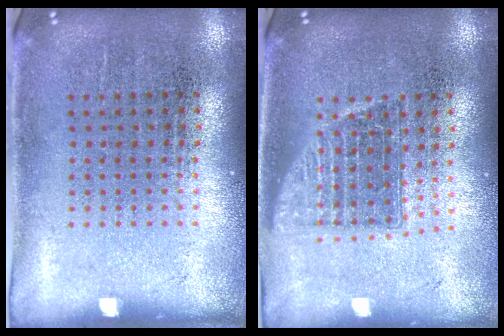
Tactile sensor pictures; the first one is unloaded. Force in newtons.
{"total": 1.4, "press": 1.1, "slide": 0.8}